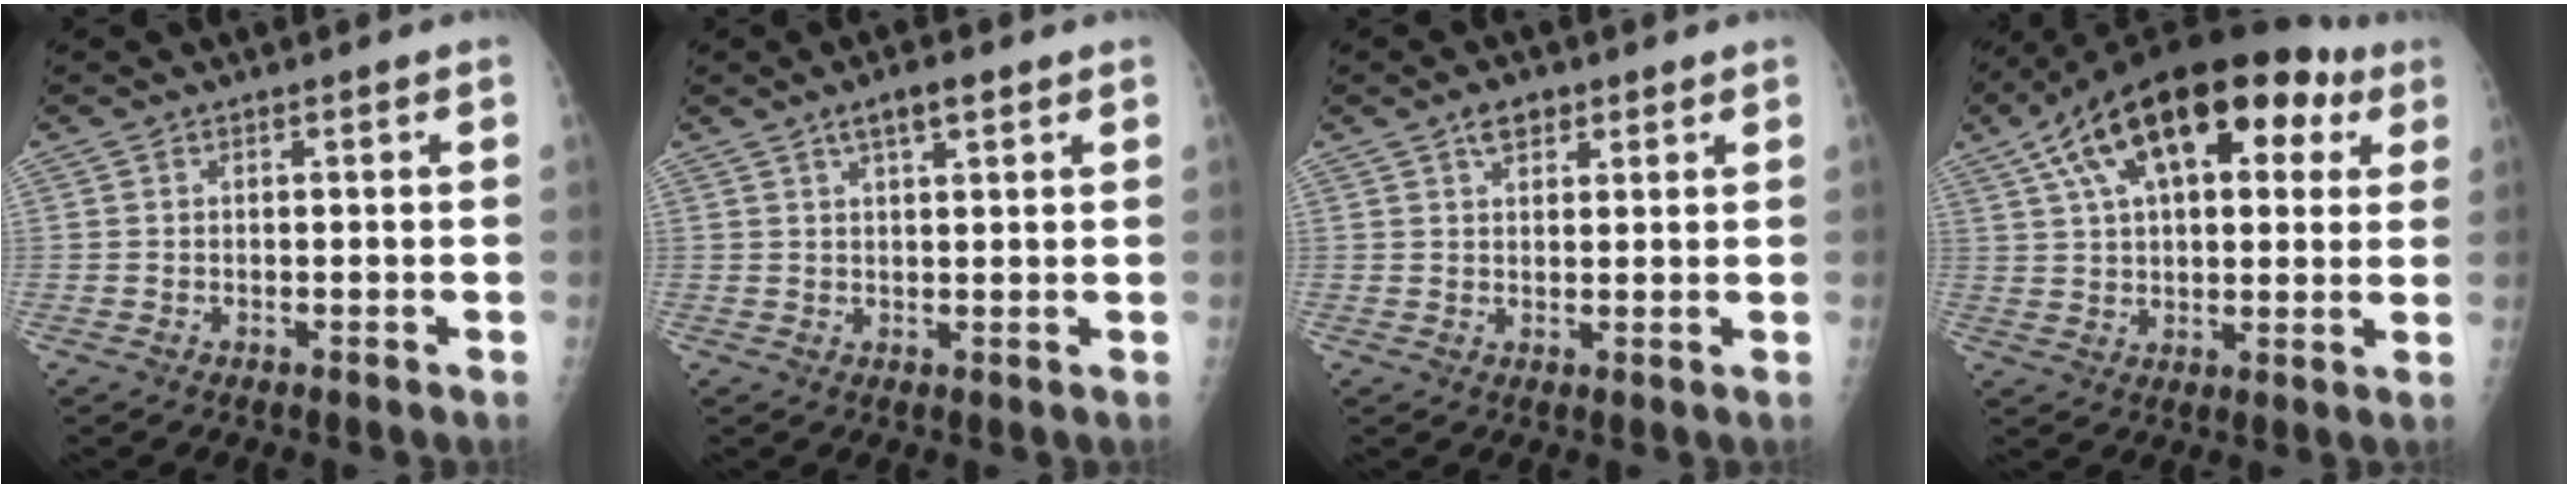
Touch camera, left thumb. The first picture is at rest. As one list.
[{"total": 4.2, "force": [2.5, 1.3, 3.1], "torque": [-0.050, -0.005, 0.043]}, {"total": 3.8, "force": [2.4, 2.2, 2.0], "torque": [-0.016, -0.011, 0.037]}, {"total": 23.3, "force": [9.9, 11.7, 17.5], "torque": [-0.258, 0.027, 0.153]}]